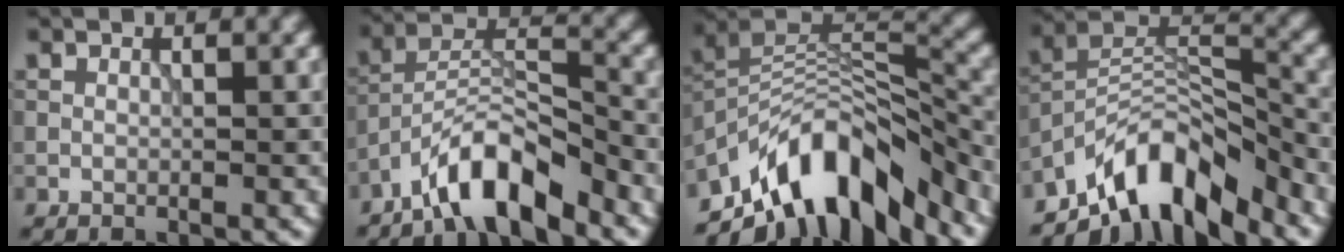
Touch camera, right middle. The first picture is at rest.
{"total": 6.9, "force": [-5.4, 1.7, 4.0], "torque": [-0.067, 0.011, -0.101]}
{"total": 11.0, "force": [-7.6, 4.6, 6.5], "torque": [-0.096, 0.007, -0.141]}
{"total": 9.1, "force": [-6.8, 3.3, 5.1], "torque": [-0.072, 0.002, -0.136]}